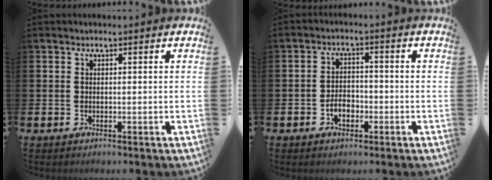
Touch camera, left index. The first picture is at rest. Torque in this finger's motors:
{"motor_torque": [0.30, 0.27, 0.04, 0.08]}